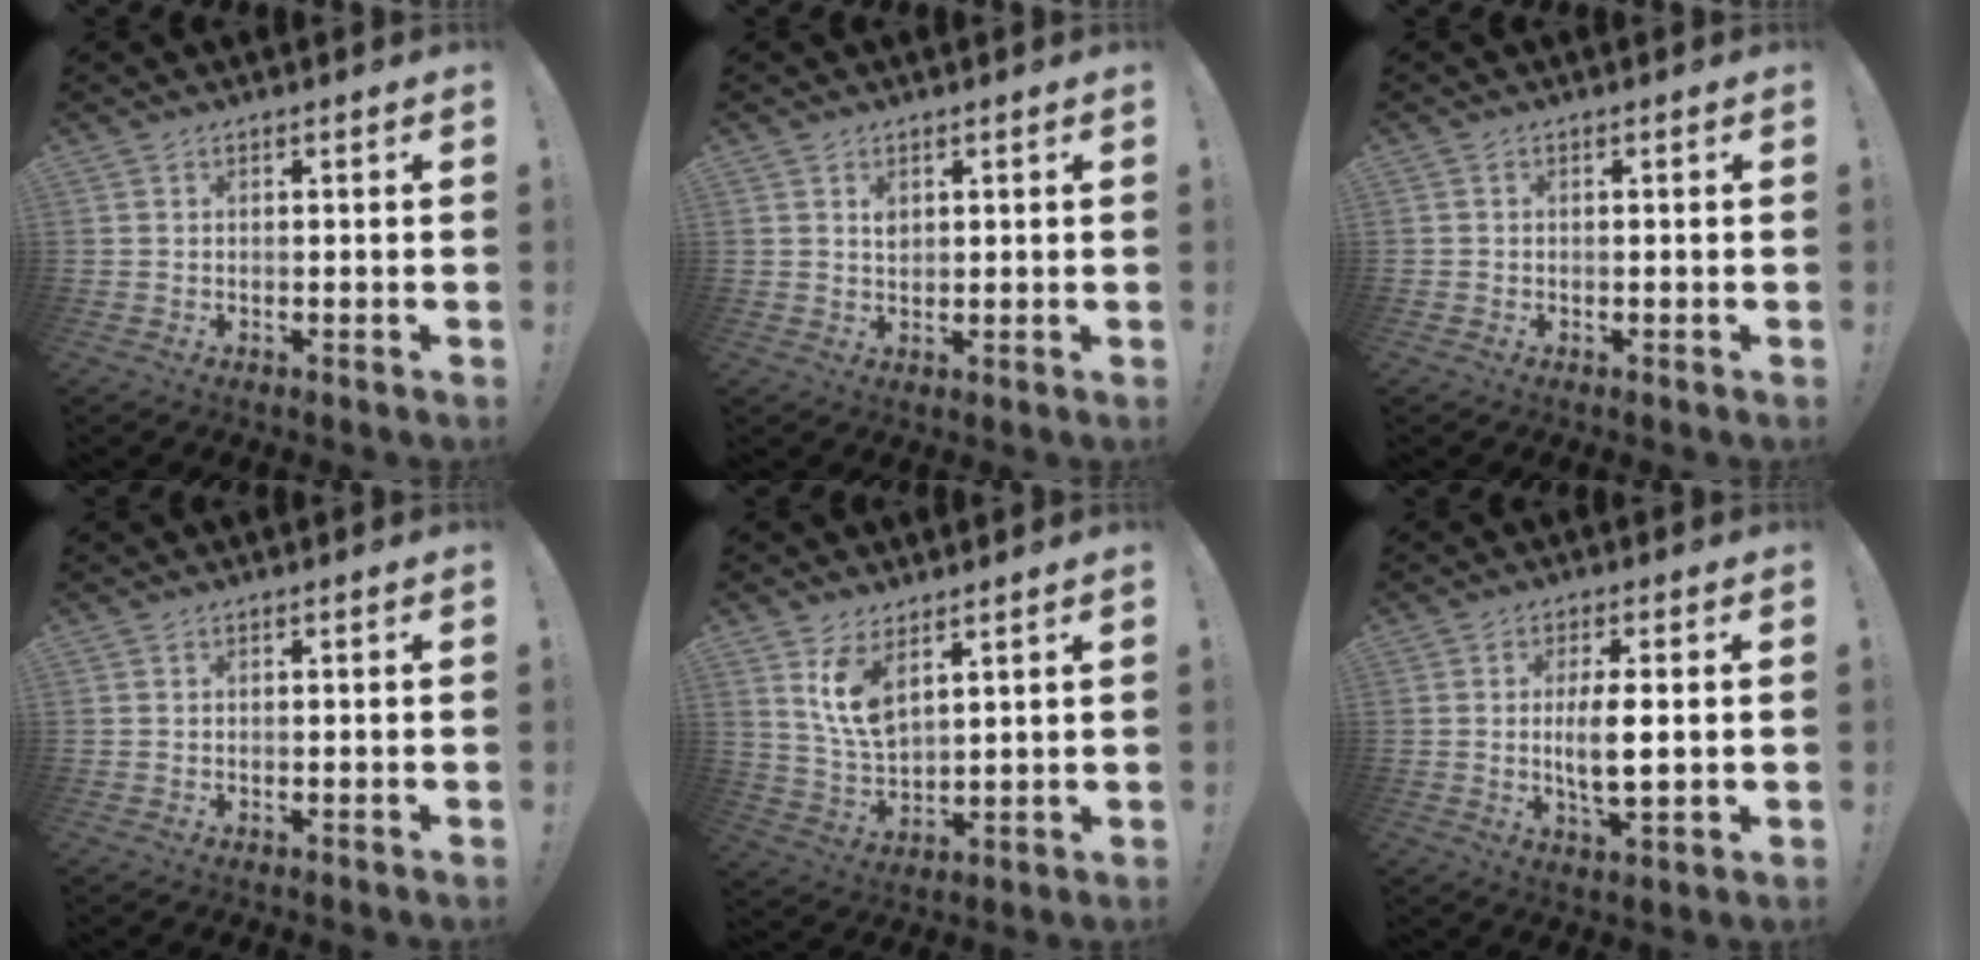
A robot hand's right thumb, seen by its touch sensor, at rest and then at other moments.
{"total": 2.2, "force": [1.2, 1.5, 1.0], "torque": [-0.011, -0.004, 0.019]}
{"total": 0.8, "force": [-0.2, 0.7, 0.1], "torque": [-0.004, 0.004, -0.003]}
{"total": 0.0}
{"total": 10.0, "force": [6.0, 5.0, 6.1], "torque": [-0.122, -0.030, 0.116]}
{"total": 7.8, "force": [0.3, 2.1, 7.5], "torque": [-0.143, -0.012, -0.001]}